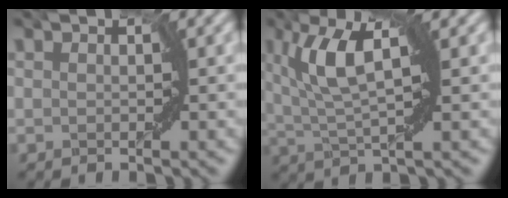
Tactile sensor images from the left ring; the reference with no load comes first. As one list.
[{"total": 6.2, "force": [2.0, 1.8, 5.6], "torque": [-0.116, 0.005, 0.038]}]